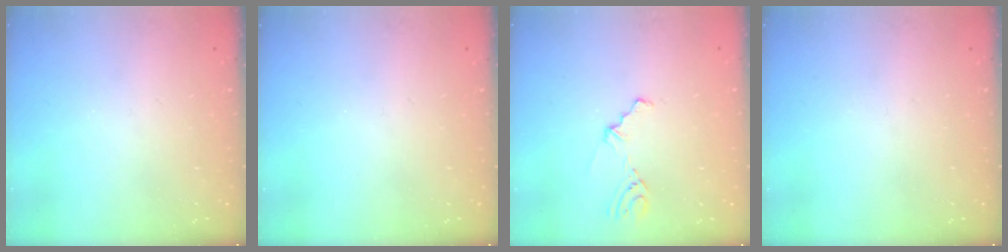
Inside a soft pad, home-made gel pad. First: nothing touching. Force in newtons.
{"total": 0.0}
{"total": 2.9, "press": 2.8, "slide": 0.8}
{"total": 0.0}